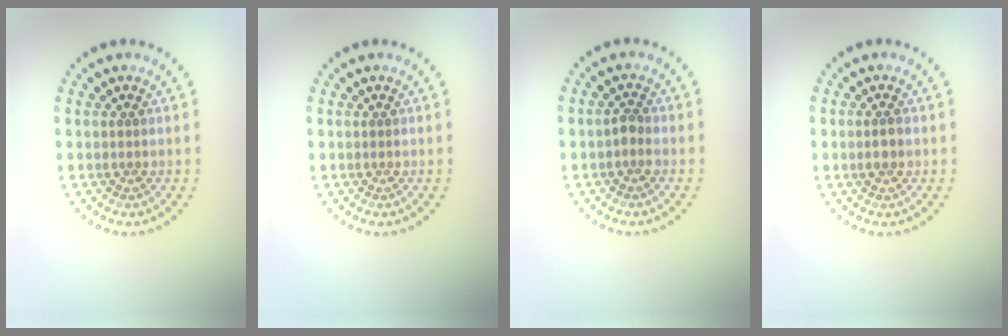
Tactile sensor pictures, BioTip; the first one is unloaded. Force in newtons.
{"total": 0.0}
{"total": 0.9, "press": 0.9, "slide": 0.2}
{"total": 1.3, "press": 1.2, "slide": 0.3}